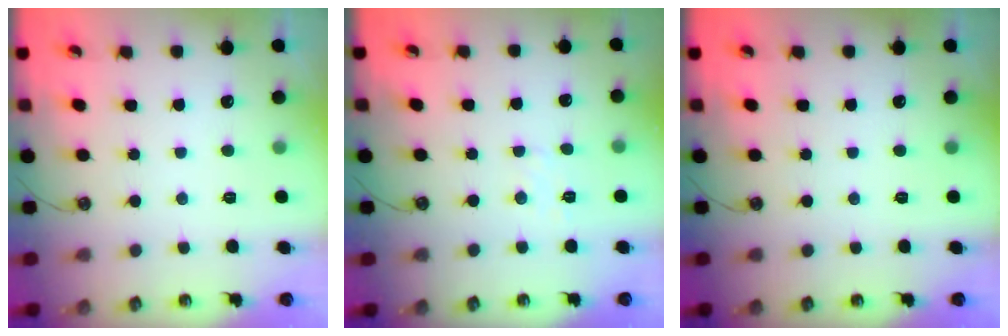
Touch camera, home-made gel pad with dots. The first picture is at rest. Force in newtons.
{"total": 5.4, "press": 5.3, "slide": 0.6}
{"total": 0.0}